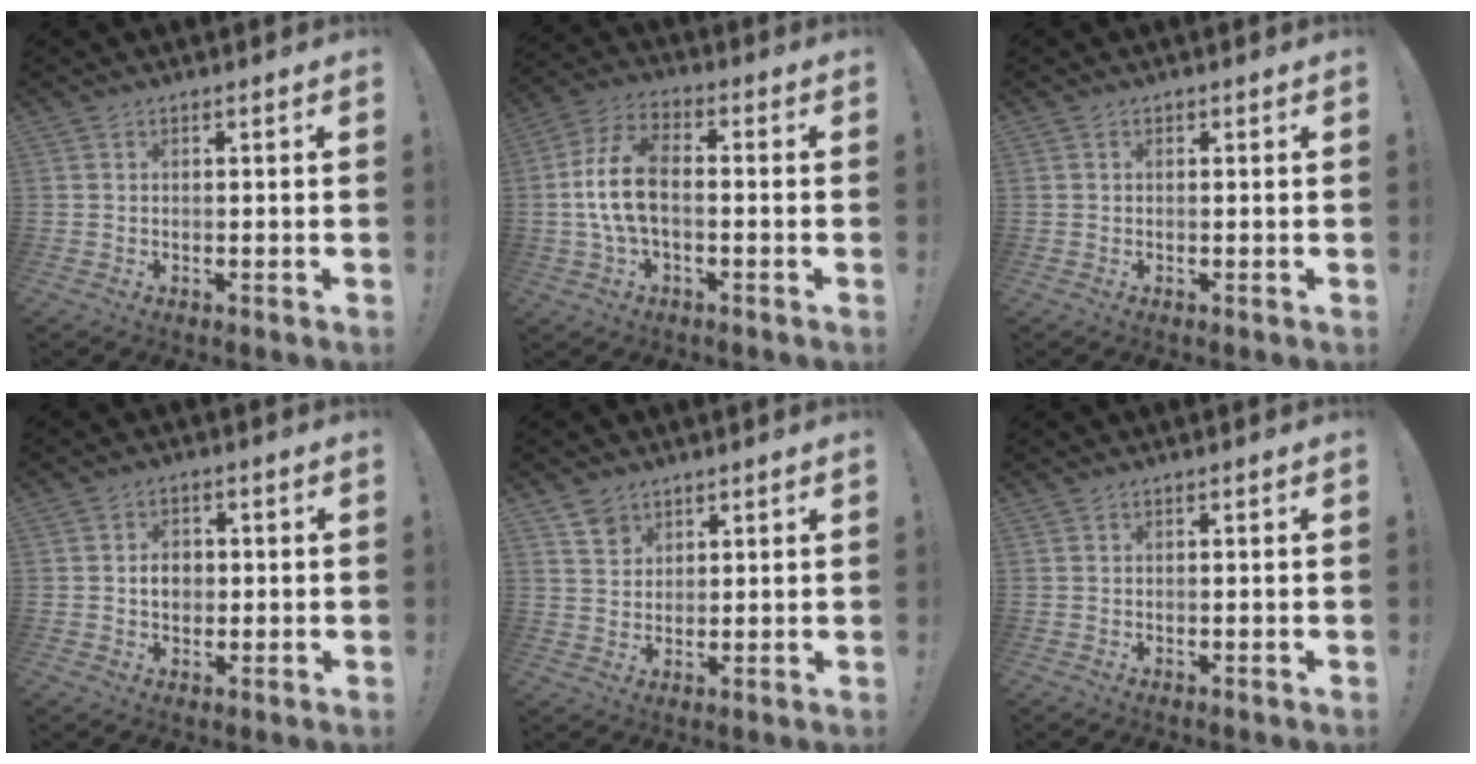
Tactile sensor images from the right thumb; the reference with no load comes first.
{"total": 12.0, "force": [-1.0, 6.4, 10.0], "torque": [-0.211, 0.012, -0.015]}
{"total": 0.0}
{"total": 4.7, "force": [-0.2, 3.8, 2.8], "torque": [-0.033, 0.004, -0.007]}
{"total": 5.1, "force": [3.5, 3.5, 1.1], "torque": [-0.010, -0.022, 0.066]}
{"total": 0.0}